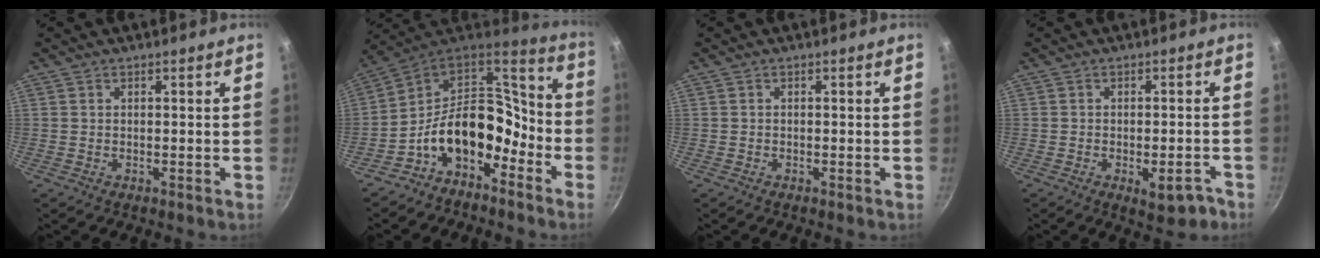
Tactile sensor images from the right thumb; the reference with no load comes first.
{"total": 15.3, "force": [-7.0, 9.9, 9.3], "torque": [-0.103, 0.111, -0.125]}
{"total": 0.0}
{"total": 5.2, "force": [-2.7, 2.1, 3.9], "torque": [-0.042, 0.018, -0.028]}